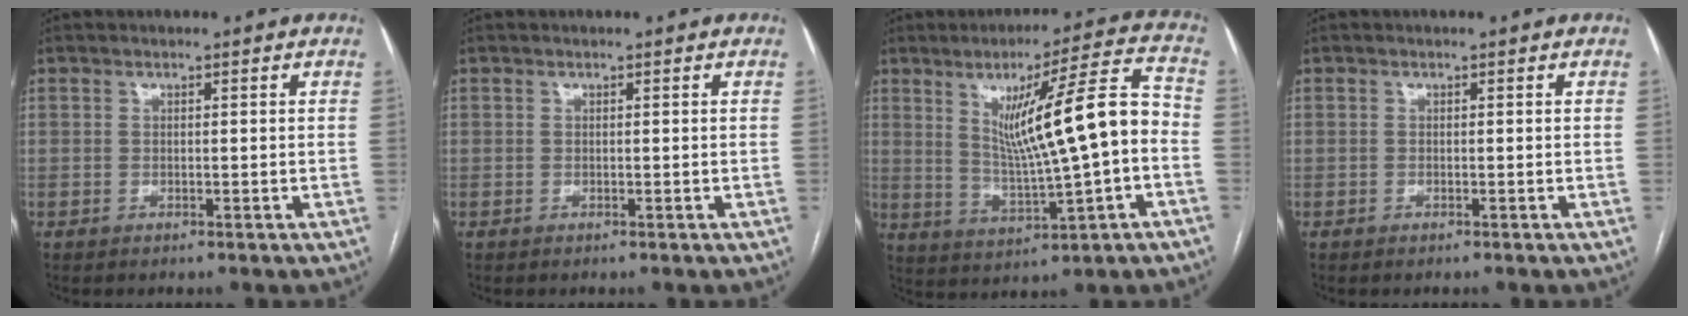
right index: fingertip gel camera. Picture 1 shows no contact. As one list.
[{"total": 0.0}, {"total": 14.4, "force": [0.4, 0.7, 14.4], "torque": [-0.217, 0.012, 0.013]}, {"total": 0.0}]